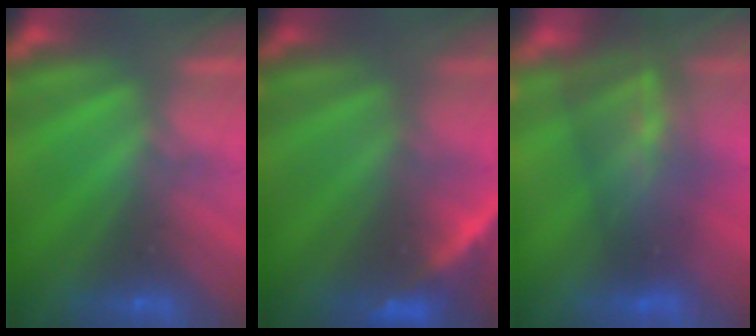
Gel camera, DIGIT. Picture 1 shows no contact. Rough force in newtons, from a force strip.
{"total": 2.2}
{"total": 11.3}